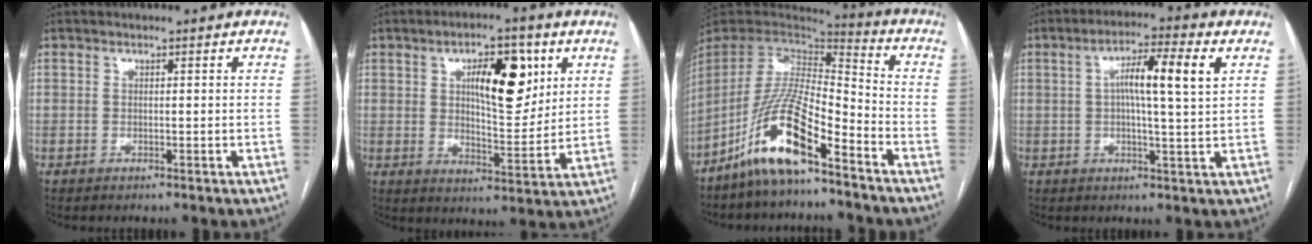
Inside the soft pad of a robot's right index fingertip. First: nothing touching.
{"total": 11.2, "force": [4.3, 4.1, 9.6], "torque": [-0.147, 0.007, 0.072]}
{"total": 14.5, "force": [-9.3, 2.5, 10.8], "torque": [-0.220, -0.001, -0.175]}
{"total": 8.9, "force": [2.4, 0.5, 8.6], "torque": [-0.147, 0.017, 0.033]}